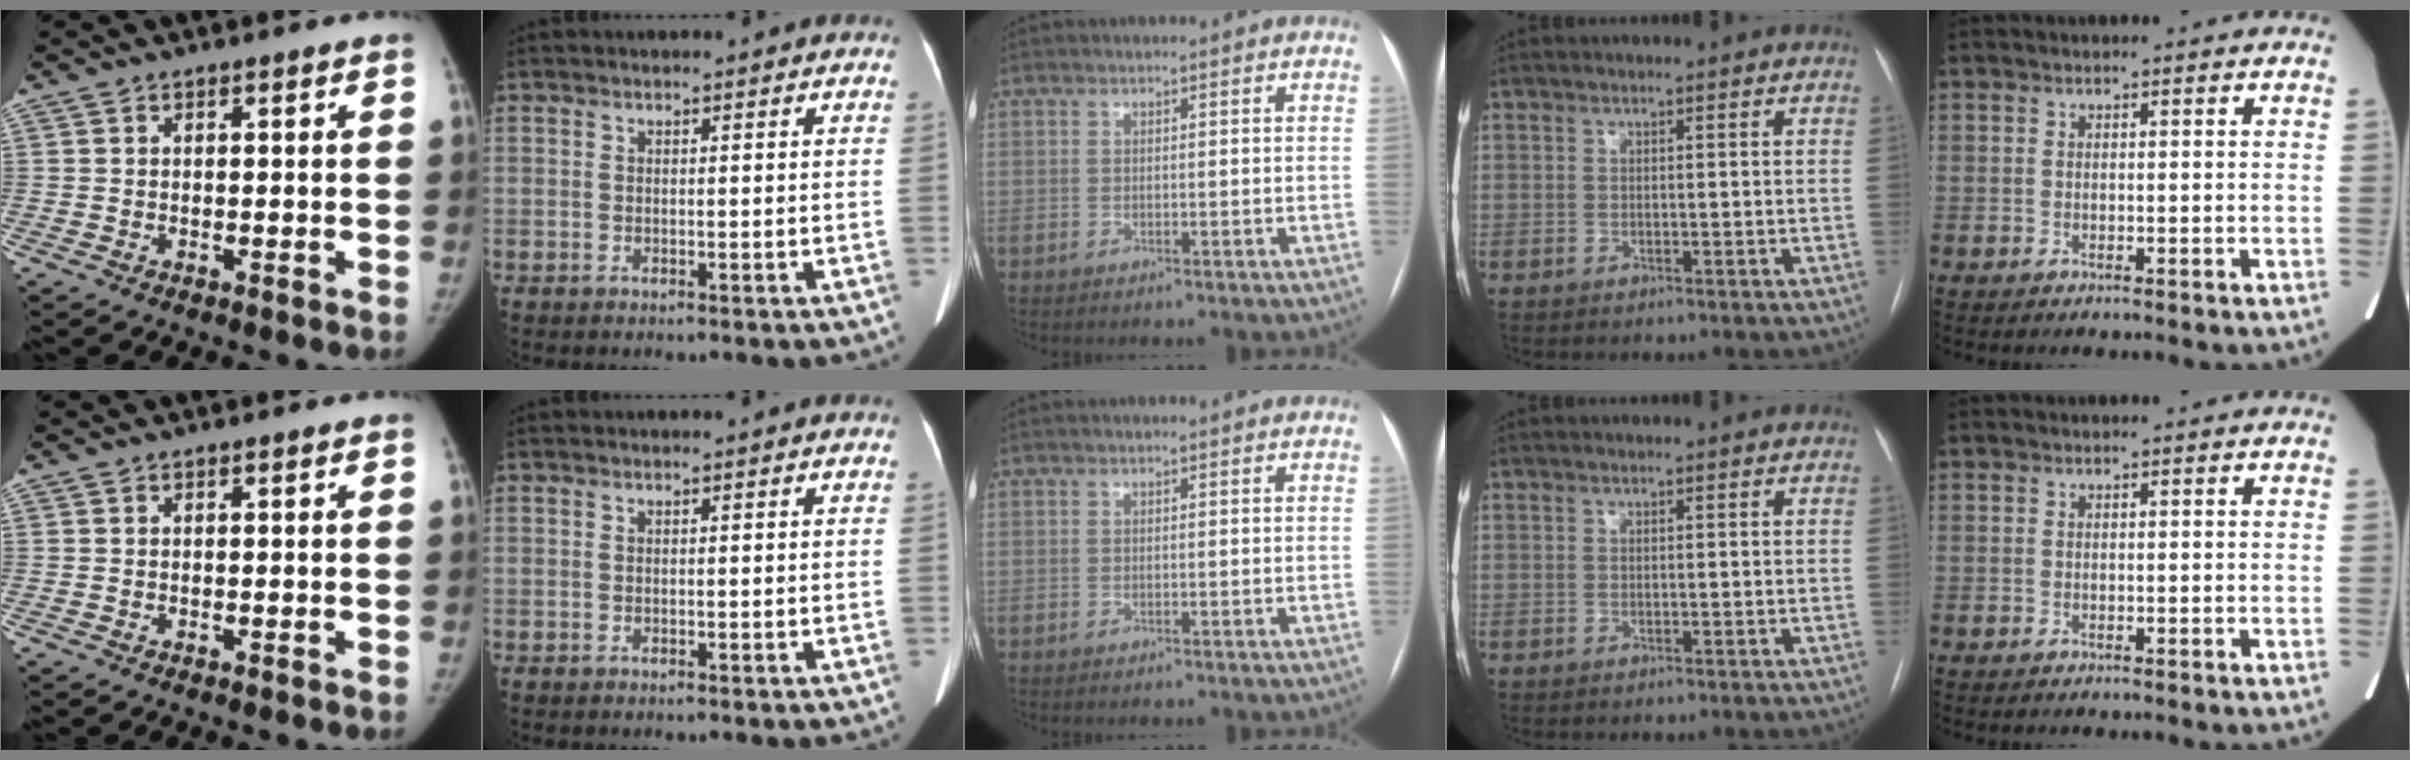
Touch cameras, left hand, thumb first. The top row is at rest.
{}